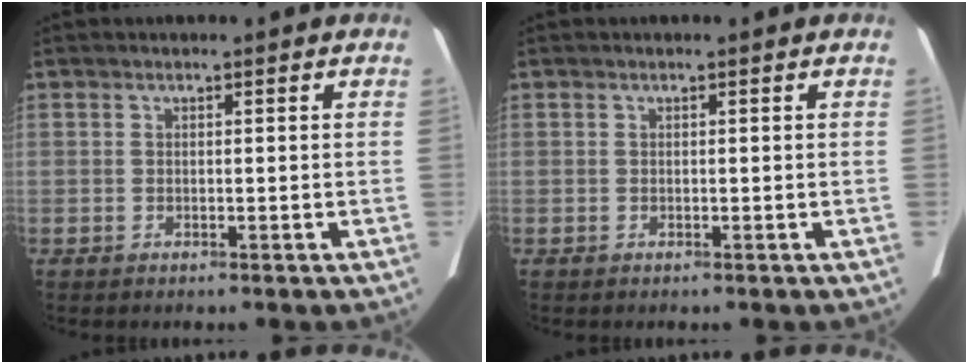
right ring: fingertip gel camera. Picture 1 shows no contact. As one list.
[{"total": 0.0}]